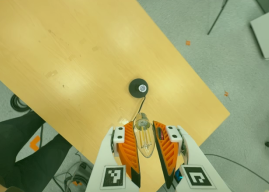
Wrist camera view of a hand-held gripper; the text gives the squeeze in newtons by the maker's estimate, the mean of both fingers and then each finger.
{"total": 13.1, "left": 14.5, "right": 11.8}